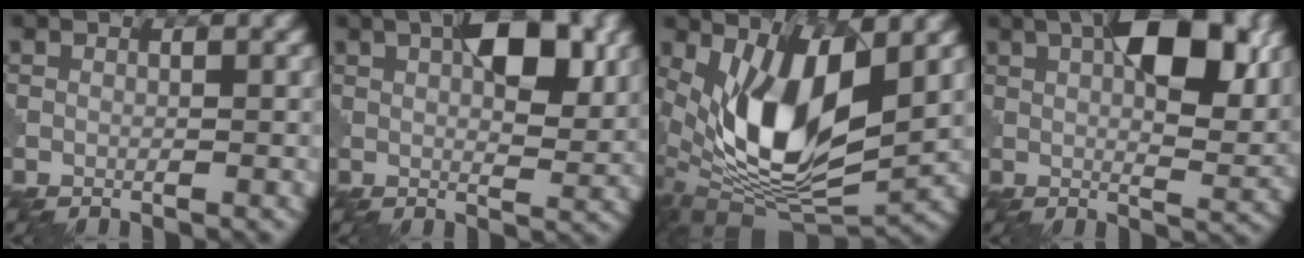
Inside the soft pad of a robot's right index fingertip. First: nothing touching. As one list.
[{"total": 6.7, "force": [2.6, 2.7, 5.6], "torque": [-0.076, 0.001, 0.042]}, {"total": 11.4, "force": [2.0, 5.2, 9.9], "torque": [-0.193, -0.019, 0.041]}, {"total": 10.0, "force": [3.9, 4.0, 8.2], "torque": [-0.111, 0.004, 0.056]}]